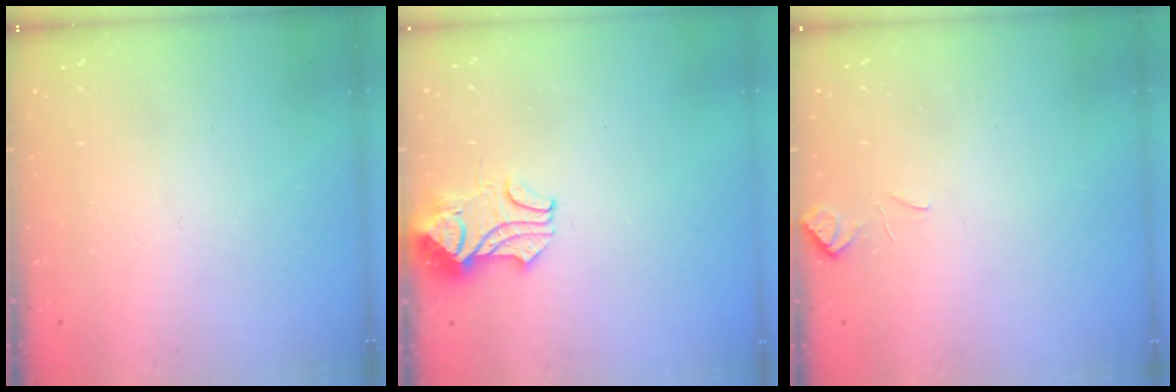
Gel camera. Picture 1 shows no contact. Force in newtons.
{"total": 2.2, "press": 2.0, "slide": 0.8}
{"total": 3.5, "press": 3.4, "slide": 0.8}